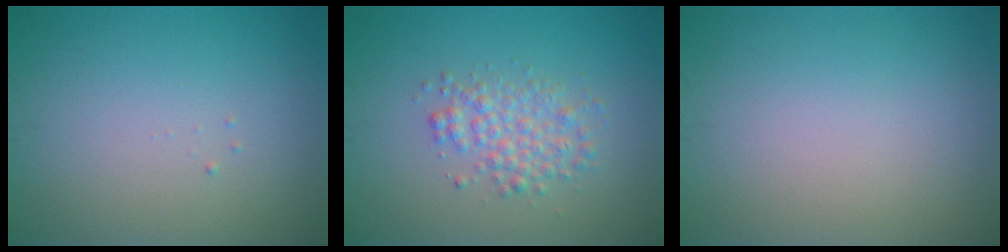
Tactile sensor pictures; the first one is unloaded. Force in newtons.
{"total": 2.8, "press": 2.8, "slide": 0.0}
{"total": 0.0}